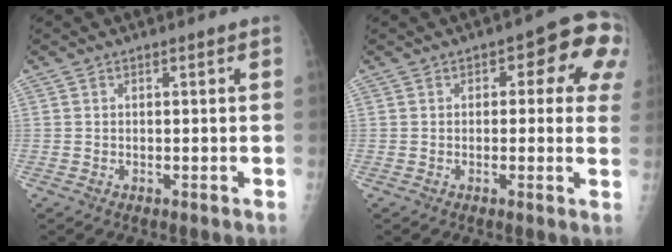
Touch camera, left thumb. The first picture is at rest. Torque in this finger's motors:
{"motor_torque": [1.06, 0.57, 0.07, -0.16, 0.07]}